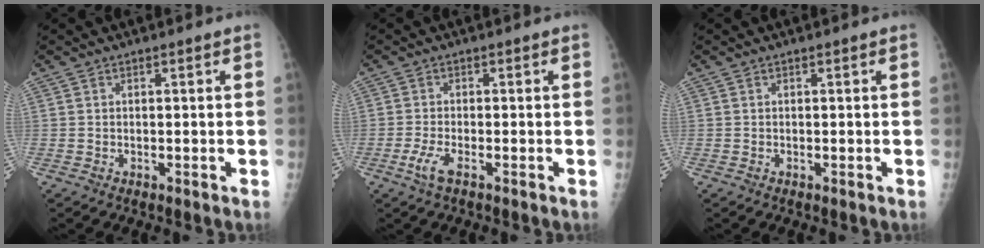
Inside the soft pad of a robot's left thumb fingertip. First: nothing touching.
{"total": 3.0, "force": [-1.5, 0.8, 2.5], "torque": [-0.062, -0.003, -0.035]}
{"total": 0.0}